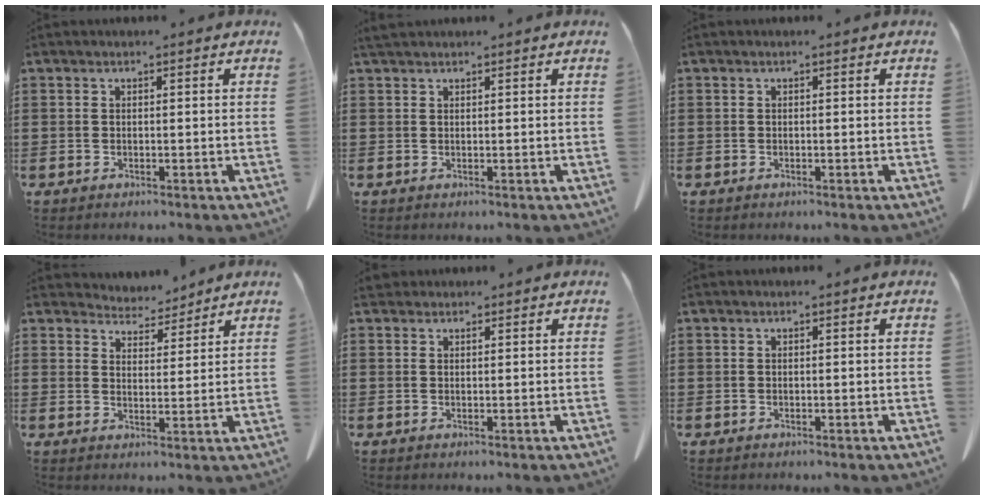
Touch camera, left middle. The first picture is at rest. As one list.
[{"total": 1.0, "force": [0.9, 0.2, 0.3], "torque": [-0.010, 0.000, 0.018]}, {"total": 0.0}, {"total": 4.7, "force": [4.5, 1.1, 0.5], "torque": [-0.016, -0.018, 0.083]}, {"total": 1.3, "force": [1.1, 0.6, 0.2], "torque": [-0.008, 0.003, 0.022]}, {"total": 0.0}]